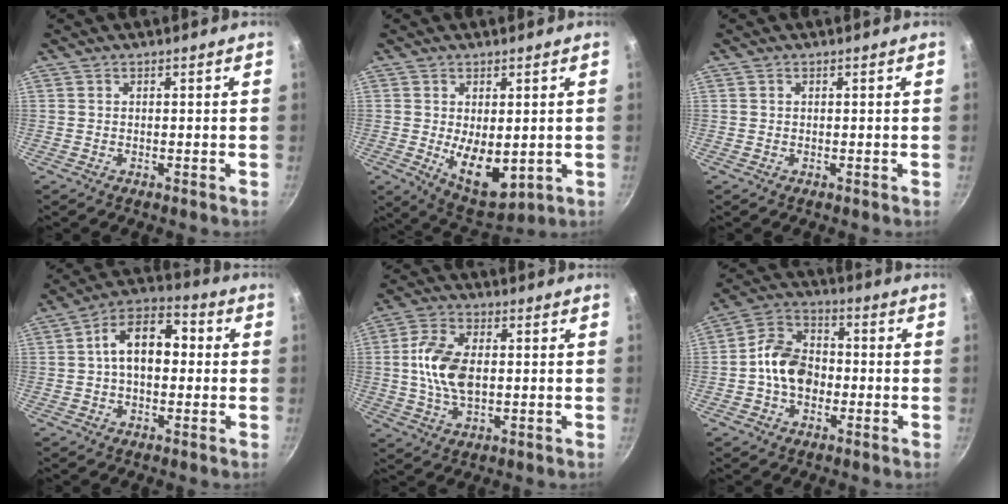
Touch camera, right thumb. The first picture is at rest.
{"total": 9.5, "force": [-0.9, 5.0, 8.1], "torque": [-0.106, -0.019, 0.005]}
{"total": 0.0}
{"total": 11.8, "force": [0.9, 7.3, 9.3], "torque": [-0.137, 0.034, 0.003]}
{"total": 11.0, "force": [0.5, 6.1, 9.1], "torque": [-0.184, 0.004, 0.011]}
{"total": 10.8, "force": [-1.5, 7.8, 7.2], "torque": [-0.115, 0.032, -0.040]}